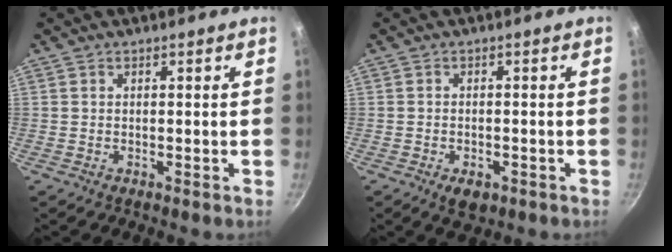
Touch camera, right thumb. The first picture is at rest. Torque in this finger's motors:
{"motor_torque": [0.06, 0.31, -0.18, 0.07, 0.00]}